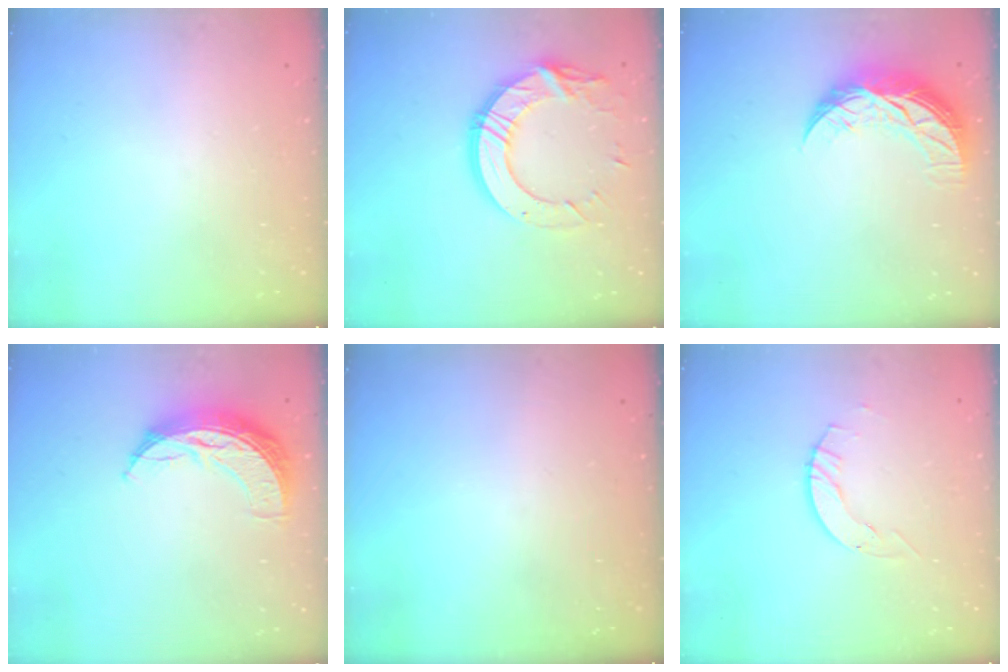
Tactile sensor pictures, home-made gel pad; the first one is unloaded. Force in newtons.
{"total": 16.0, "press": 16.0, "slide": 1.0}
{"total": 10.1, "press": 10.0, "slide": 0.9}
{"total": 10.9, "press": 10.9, "slide": 0.4}
{"total": 0.0}
{"total": 2.1, "press": 2.1, "slide": 0.3}